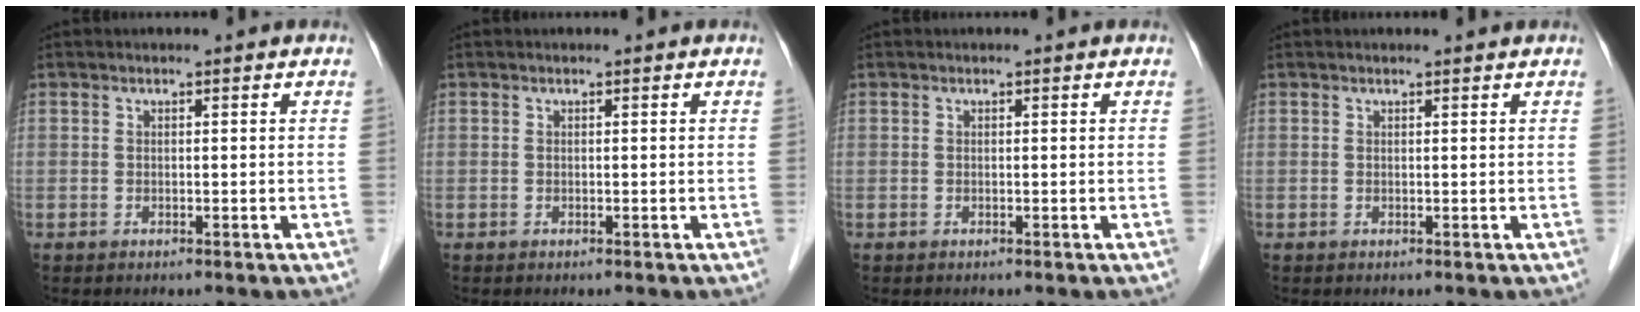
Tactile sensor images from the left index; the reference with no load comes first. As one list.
[{"total": 0.0}, {"total": 0.0}, {"total": 1.0, "force": [0.9, -0.1, 0.3], "torque": [-0.009, 0.004, 0.014]}]